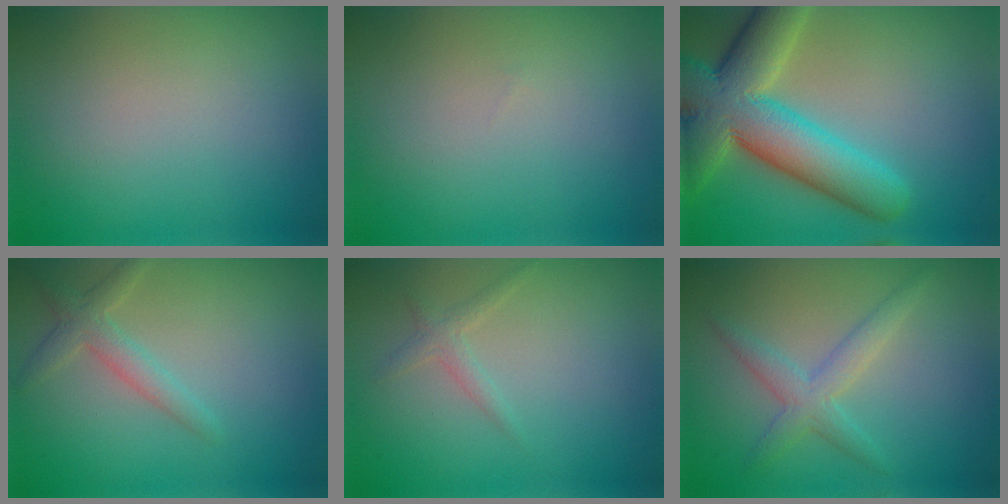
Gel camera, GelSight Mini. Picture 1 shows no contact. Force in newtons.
{"total": 0.0}
{"total": 10.9, "press": 10.9, "slide": 0.8}
{"total": 2.3, "press": 2.3, "slide": 0.1}
{"total": 1.3, "press": 1.3, "slide": 0.0}
{"total": 2.8, "press": 2.8, "slide": 0.1}